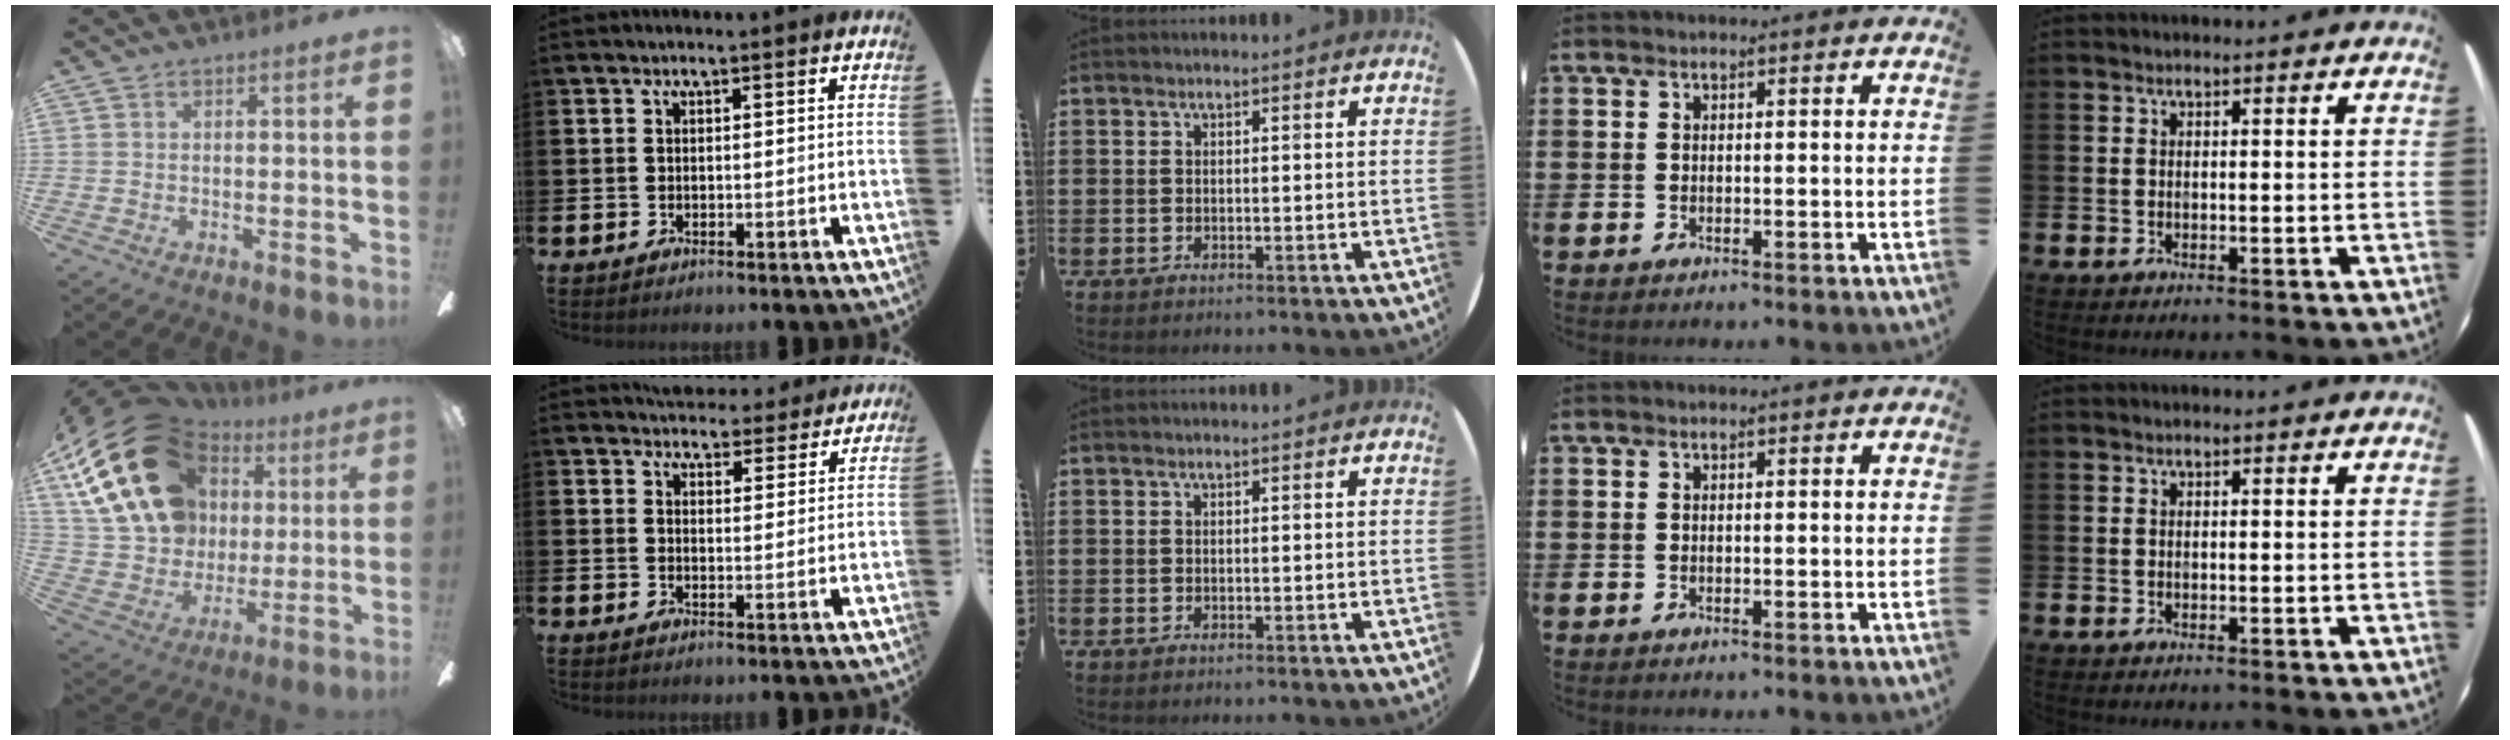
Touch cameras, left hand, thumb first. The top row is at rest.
{"thumb": {"total": 24.9, "force": [9.6, 18.6, 13.5], "torque": [-0.266, -0.026, 0.191]}, "index": {"total": 4.6, "force": [4.4, 1.2, 0.0], "torque": [-0.002, -0.031, 0.079]}}